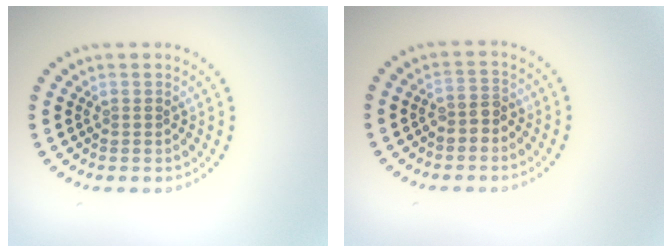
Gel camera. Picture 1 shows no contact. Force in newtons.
{"total": 1.8, "press": 1.6, "slide": 0.9}